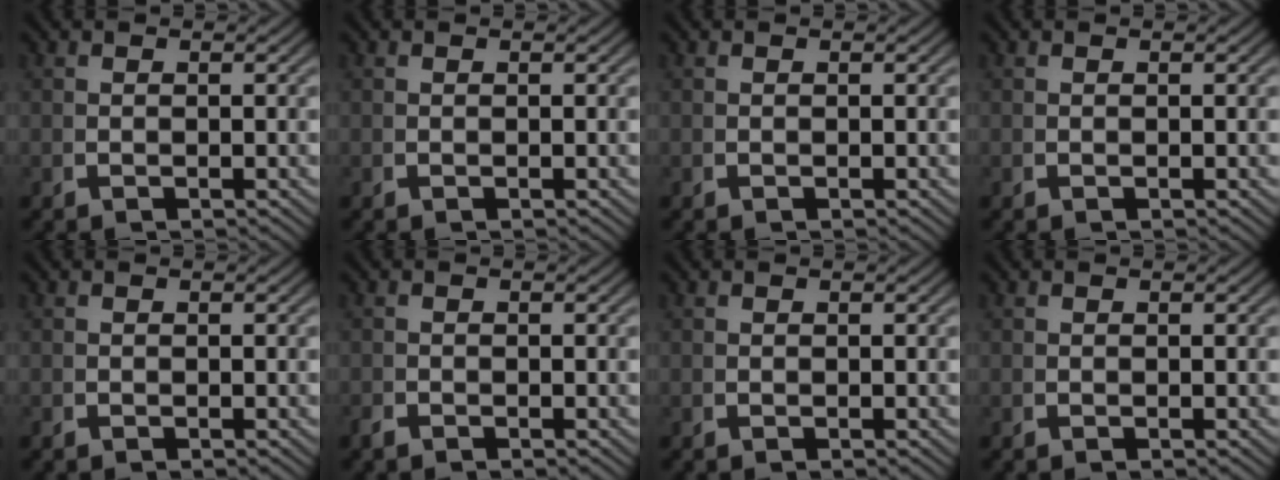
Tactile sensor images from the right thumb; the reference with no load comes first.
{"total": 0.0}
{"total": 0.0}
{"total": 0.0}
{"total": 0.0}
{"total": 0.6, "force": [-0.6, 0.0, -0.1], "torque": [0.005, -0.003, -0.013]}
{"total": 0.0}
{"total": 0.0}